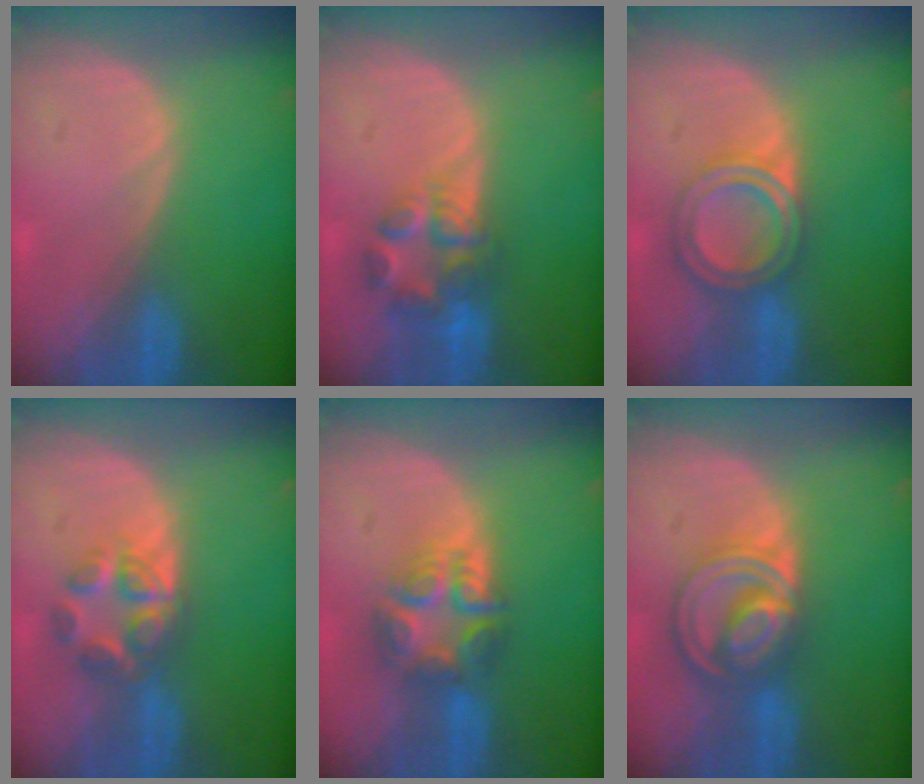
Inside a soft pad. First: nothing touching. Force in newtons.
{"total": 6.9, "press": 6.0, "slide": 3.4}
{"total": 6.5, "press": 5.8, "slide": 2.9}
{"total": 5.9, "press": 5.3, "slide": 2.5}
{"total": 8.0, "press": 6.8, "slide": 4.1}
{"total": 8.8, "press": 7.4, "slide": 4.6}